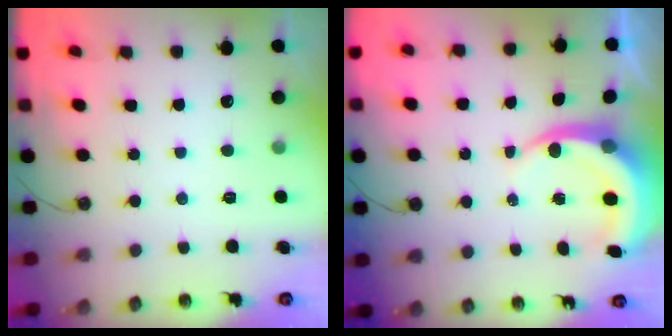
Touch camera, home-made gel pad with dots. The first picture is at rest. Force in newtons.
{"total": 7.1, "press": 7.0, "slide": 1.1}